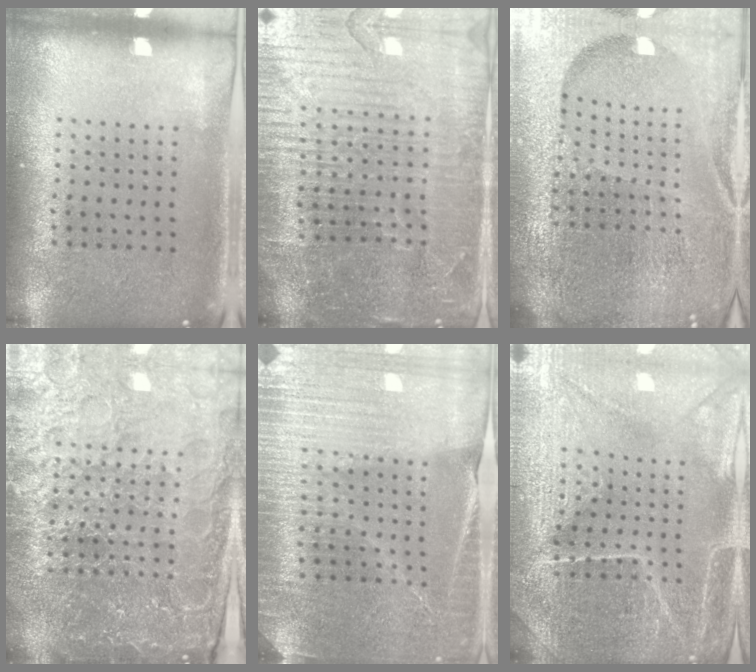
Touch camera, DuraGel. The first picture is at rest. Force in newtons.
{"total": 5.2, "press": 4.8, "slide": 2.1}
{"total": 6.8, "press": 5.9, "slide": 3.4}
{"total": 5.4, "press": 5.0, "slide": 2.1}
{"total": 4.0, "press": 3.8, "slide": 1.3}
{"total": 4.3, "press": 4.2, "slide": 1.0}